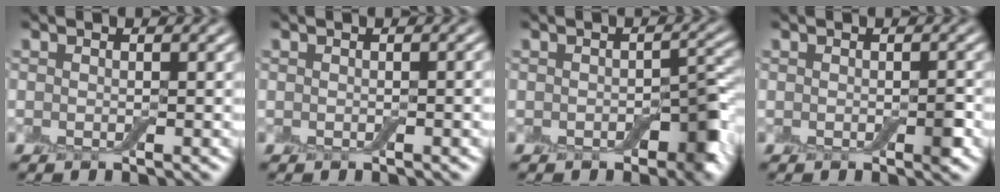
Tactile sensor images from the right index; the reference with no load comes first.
{"total": 0.6, "force": [-0.1, 0.1, 0.6], "torque": [-0.007, 0.000, -0.001]}
{"total": 3.6, "force": [-1.6, 2.1, 2.5], "torque": [-0.027, 0.000, -0.025]}
{"total": 1.0, "force": [-0.4, 0.6, 0.8], "torque": [-0.011, -0.002, -0.005]}